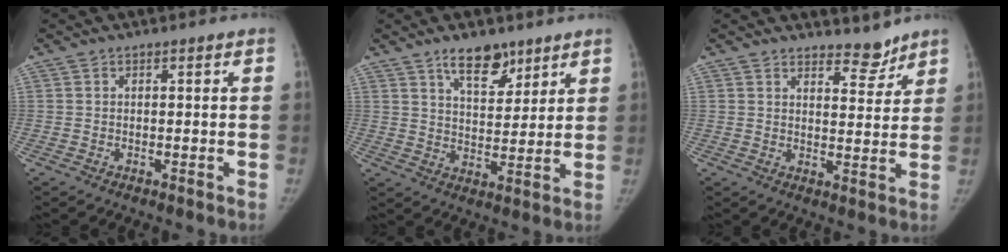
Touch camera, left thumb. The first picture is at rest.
{"total": 8.5, "force": [6.0, 3.9, 4.6], "torque": [-0.044, -0.041, 0.101]}
{"total": 4.9, "force": [4.5, 1.7, 1.1], "torque": [0.006, -0.040, 0.069]}